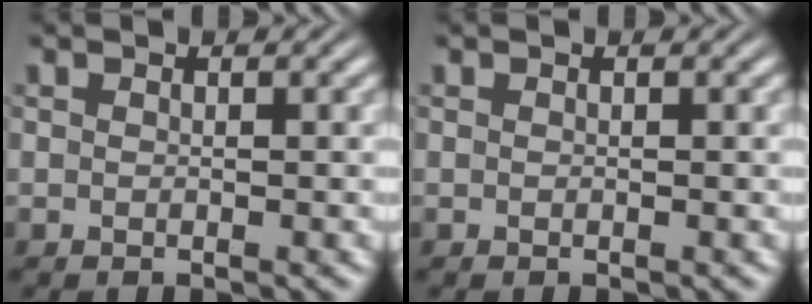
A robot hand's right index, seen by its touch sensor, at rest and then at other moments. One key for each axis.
{"total": 0.0}